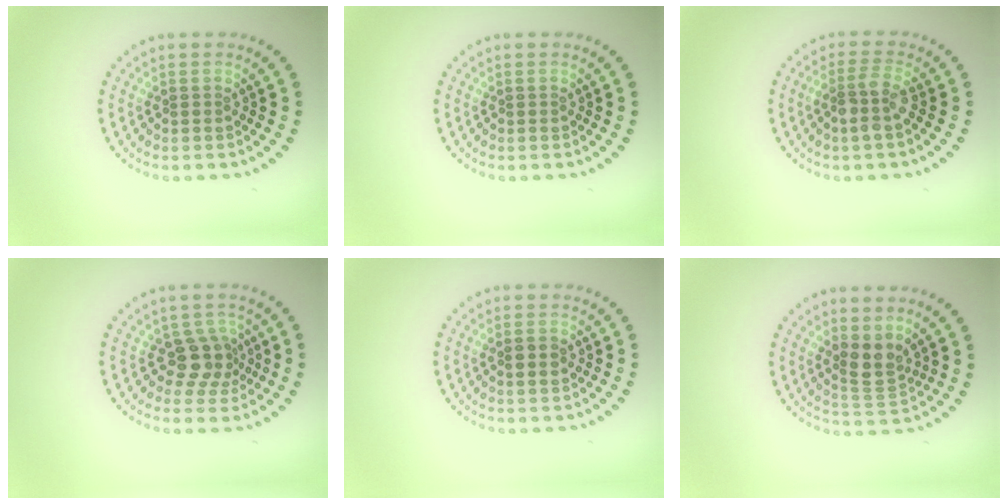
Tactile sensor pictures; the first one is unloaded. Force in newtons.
{"total": 0.0}
{"total": 2.5, "press": 2.0, "slide": 1.5}
{"total": 2.8, "press": 2.3, "slide": 1.7}
{"total": 1.4, "press": 1.3, "slide": 0.4}
{"total": 2.8, "press": 2.2, "slide": 1.7}